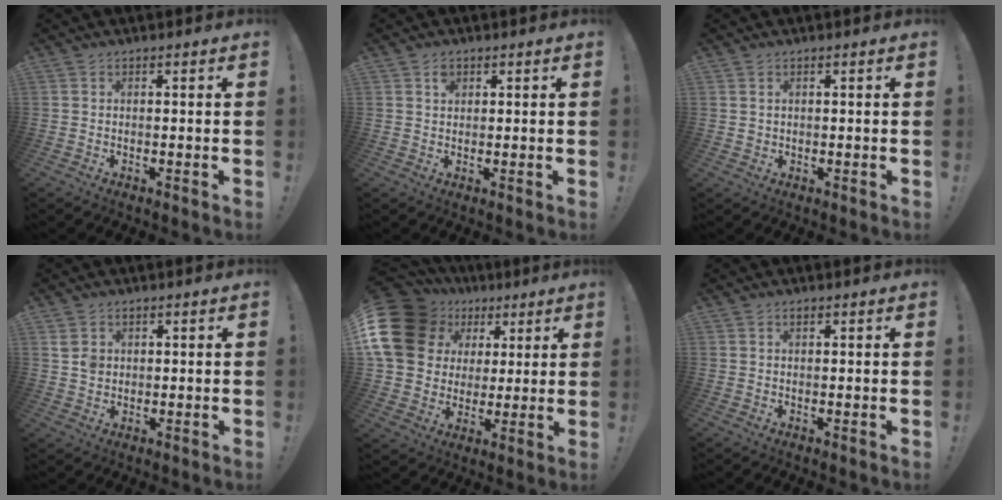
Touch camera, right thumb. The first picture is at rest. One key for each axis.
{"total": 2.0, "fx": 0.9, "fy": 1.6, "fz": 0.8, "tx": -0.002, "ty": -0.004, "tz": 0.014}
{"total": 1.3, "fx": 0.5, "fy": 1.1, "fz": 0.3, "tx": -0.004, "ty": 0.002, "tz": 0.010}
{"total": 3.0, "fx": 1.2, "fy": 2.3, "fz": 1.5, "tx": -0.021, "ty": -0.002, "tz": 0.023}
{"total": 20.7, "fx": 8.3, "fy": 15.9, "fz": 10.3, "tx": -0.173, "ty": -0.037, "tz": 0.185}
{"total": 0.7, "fx": 0.5, "fy": 0.4, "fz": 0.3, "tx": -0.002, "ty": 0.000, "tz": 0.009}